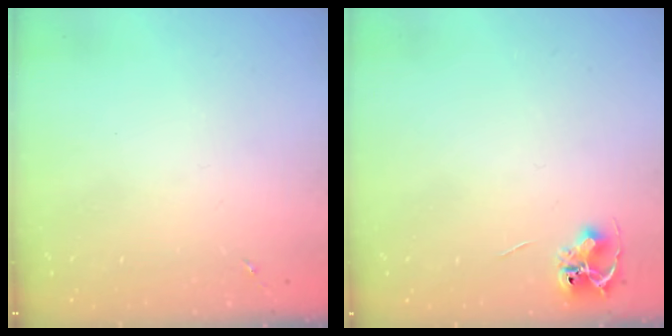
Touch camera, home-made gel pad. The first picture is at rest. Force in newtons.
{"total": 6.5, "press": 6.5, "slide": 0.5}